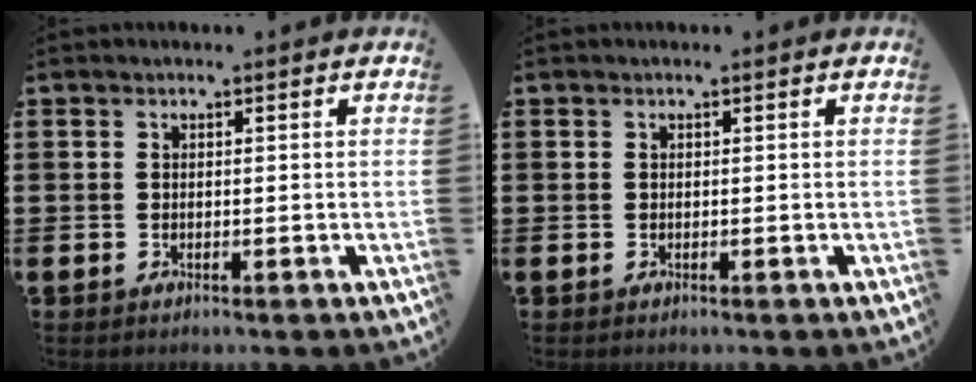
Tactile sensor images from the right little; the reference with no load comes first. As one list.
[{"total": 0.0}]